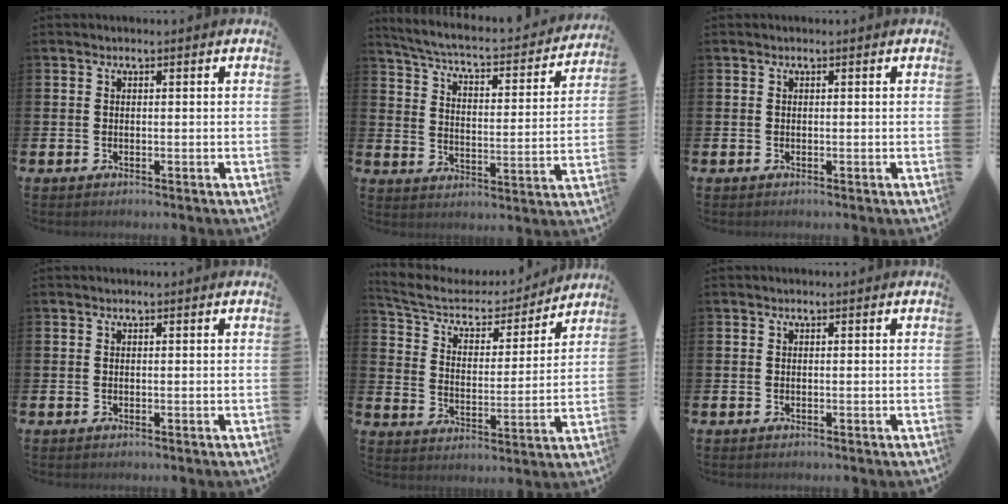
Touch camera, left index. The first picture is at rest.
{"total": 5.0, "force": [4.5, 0.8, 2.0], "torque": [-0.063, -0.038, 0.066]}
{"total": 0.0}
{"total": 0.0}
{"total": 7.1, "force": [6.3, 2.7, 1.9], "torque": [-0.065, -0.048, 0.104]}
{"total": 0.0}